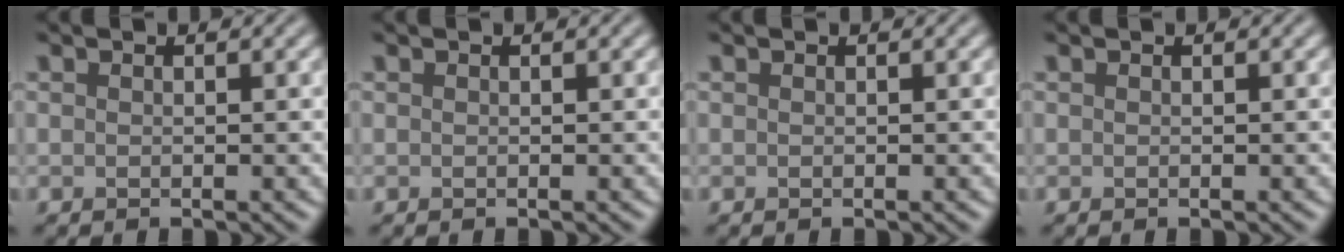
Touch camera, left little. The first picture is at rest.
{"total": 0.0}
{"total": 0.0}
{"total": 0.0}